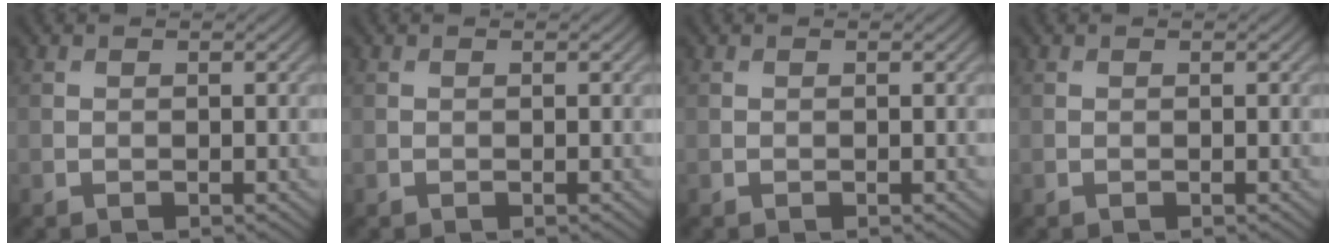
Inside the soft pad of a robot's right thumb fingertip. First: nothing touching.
{"total": 0.0}
{"total": 0.0}
{"total": 0.0}